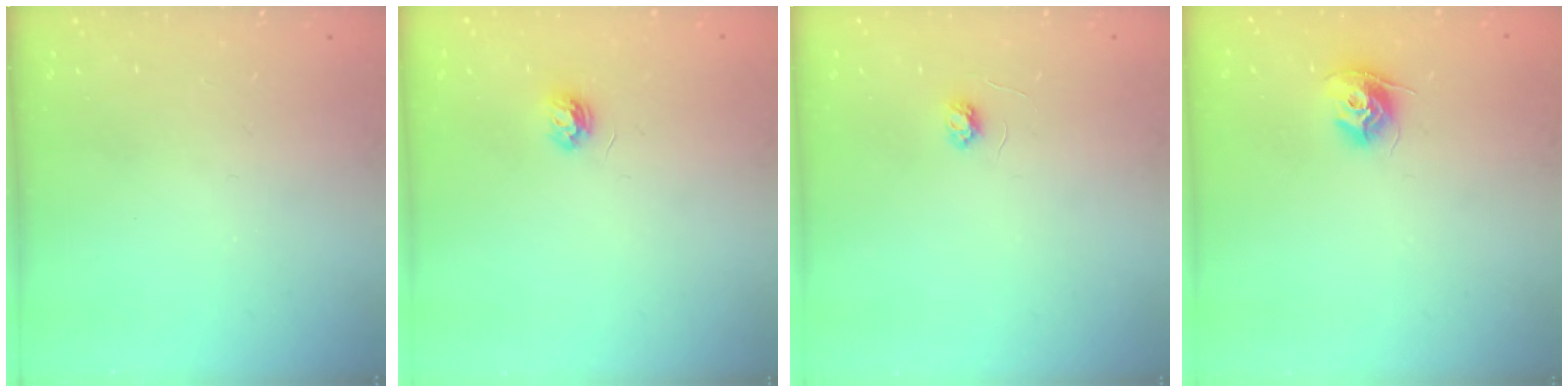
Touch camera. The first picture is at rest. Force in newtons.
{"total": 3.9, "press": 3.8, "slide": 0.5}
{"total": 3.1, "press": 3.1, "slide": 0.3}
{"total": 9.7, "press": 9.7, "slide": 0.5}